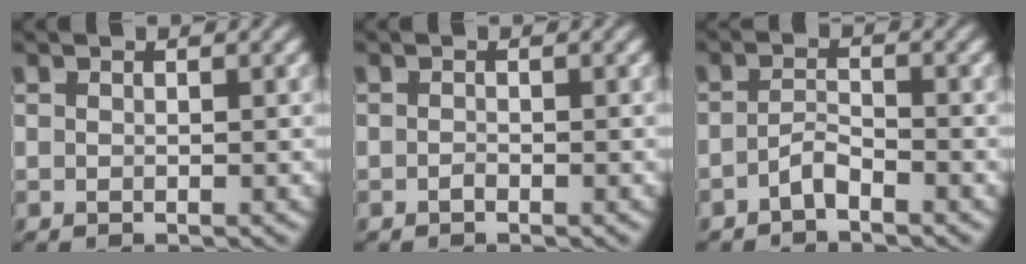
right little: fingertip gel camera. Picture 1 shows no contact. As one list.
[{"total": 0.9, "force": [-0.7, -0.4, 0.0], "torque": [0.004, -0.005, -0.011]}, {"total": 2.2, "force": [-2.0, 0.2, 0.9], "torque": [-0.010, -0.009, -0.032]}]